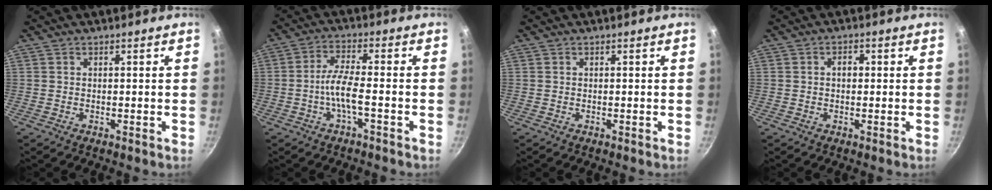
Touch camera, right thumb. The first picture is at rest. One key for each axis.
{"total": 5.8, "fx": -1.8, "fy": 1.5, "fz": 5.3, "tx": -0.116, "ty": 0.024, "tz": -0.036}
{"total": 0.0}
{"total": 1.9, "fx": 0.1, "fy": 1.4, "fz": 1.4, "tx": -0.013, "ty": 0.007, "tz": -0.001}